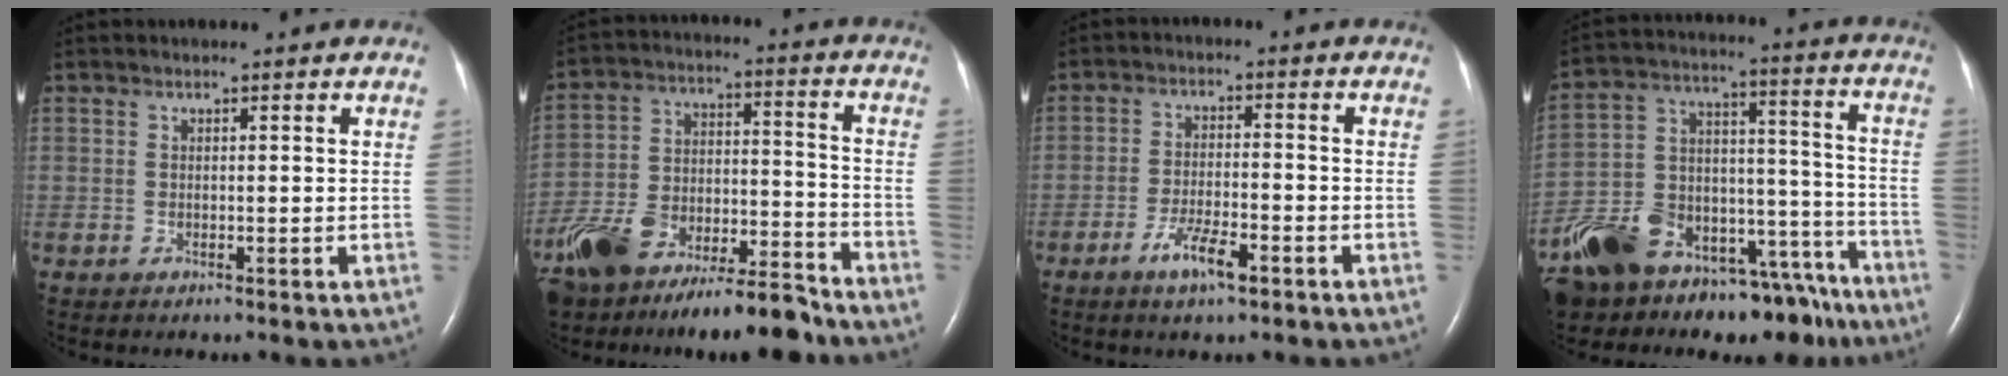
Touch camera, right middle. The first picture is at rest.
{"total": 17.1, "force": [-13.6, 5.0, 9.1], "torque": [-0.177, 0.019, -0.240]}
{"total": 5.5, "force": [-3.3, 1.2, 4.2], "torque": [-0.084, -0.002, -0.057]}
{"total": 28.9, "force": [-21.5, 11.7, 15.3], "torque": [-0.263, 0.023, -0.330]}